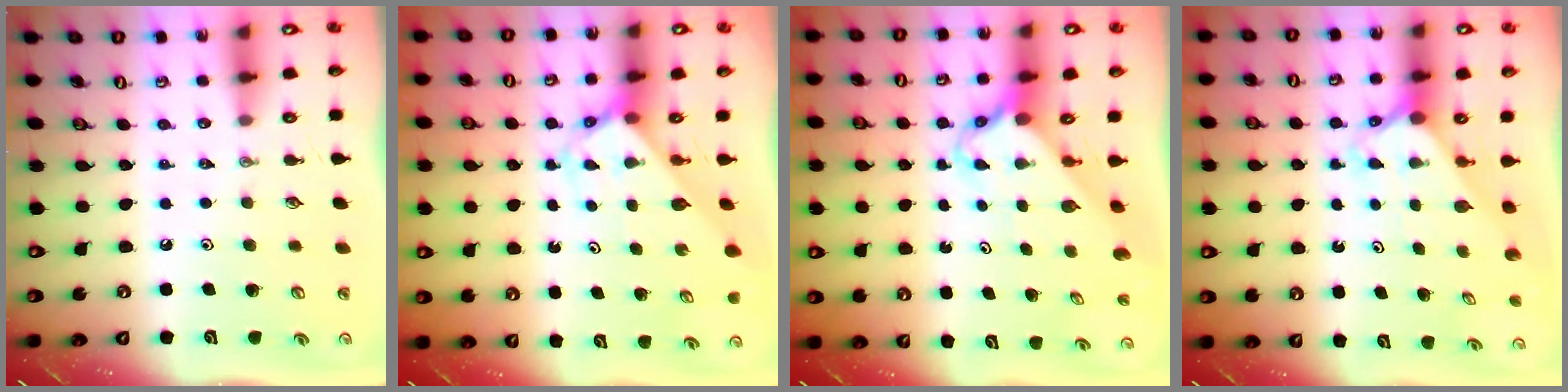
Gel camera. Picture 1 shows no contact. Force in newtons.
{"total": 2.8, "press": 2.8, "slide": 0.1}
{"total": 2.6, "press": 2.6, "slide": 0.3}
{"total": 2.0, "press": 2.0, "slide": 0.2}